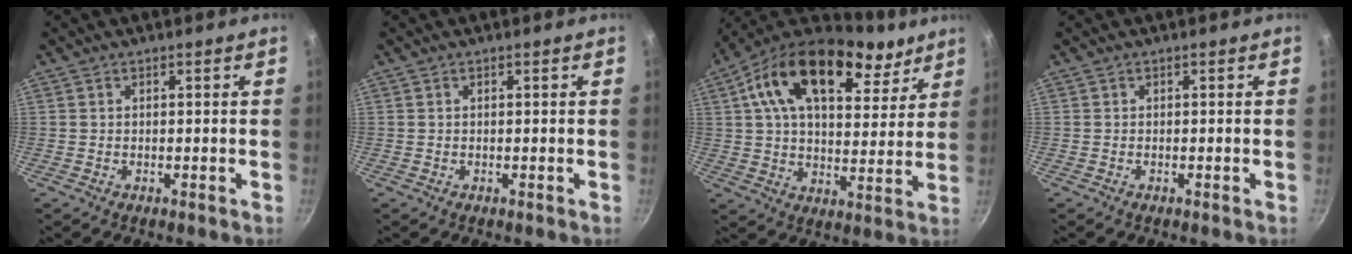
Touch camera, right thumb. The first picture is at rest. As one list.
[{"total": 0.0}, {"total": 23.3, "force": [12.6, 13.0, 14.7], "torque": [-0.226, -0.026, 0.195]}, {"total": 0.0}]